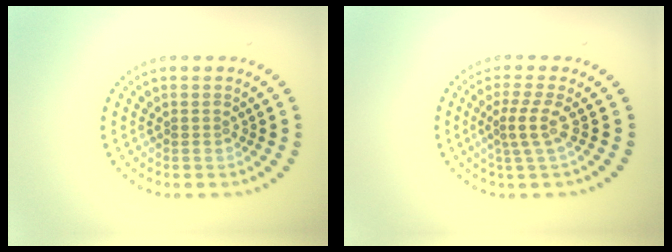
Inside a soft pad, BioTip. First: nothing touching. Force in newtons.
{"total": 2.5, "press": 1.6, "slide": 2.0}